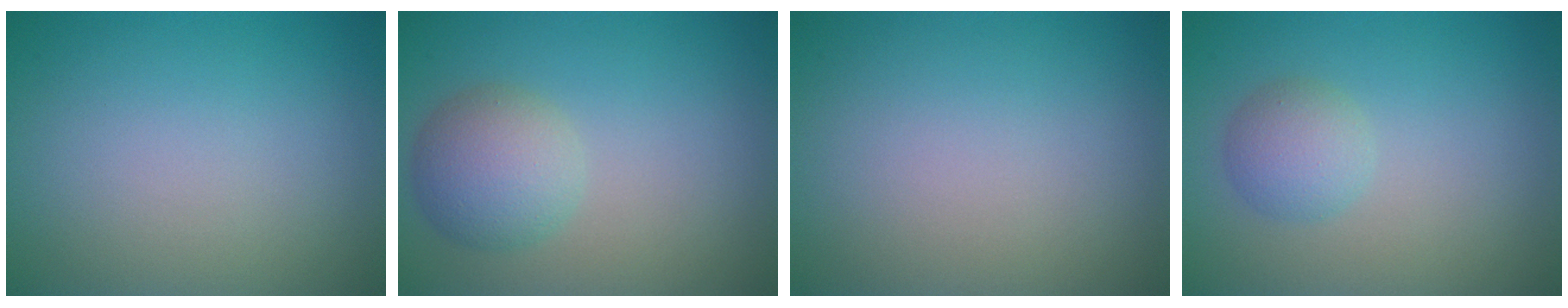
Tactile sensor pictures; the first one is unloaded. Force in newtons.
{"total": 4.1, "press": 4.0, "slide": 0.1}
{"total": 0.0}
{"total": 2.4, "press": 2.4, "slide": 0.0}